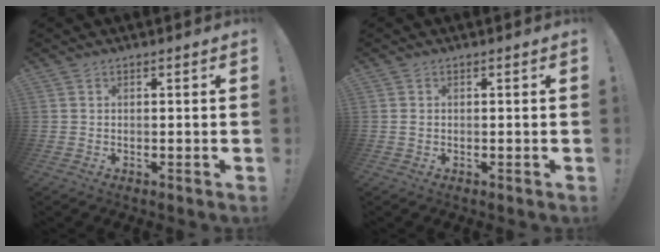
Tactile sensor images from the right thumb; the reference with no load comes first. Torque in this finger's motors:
{"motor_torque": [-0.25, -0.13, 0.14, -0.21, 0.00]}